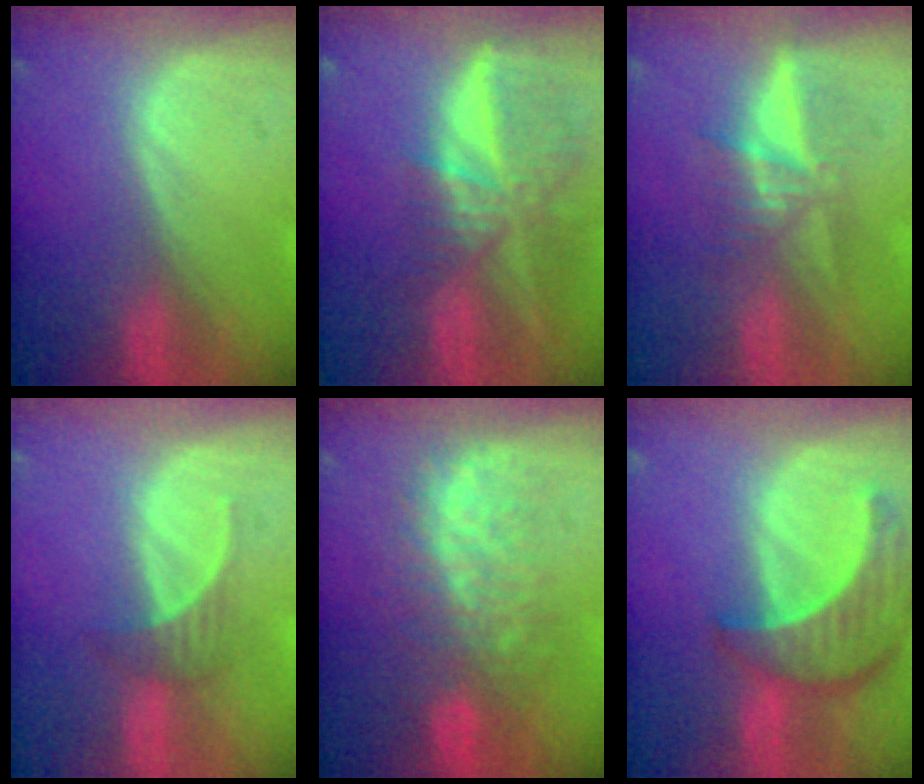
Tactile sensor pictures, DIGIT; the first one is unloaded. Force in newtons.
{"total": 9.2, "press": 8.0, "slide": 4.6}
{"total": 5.2, "press": 5.1, "slide": 1.2}
{"total": 2.8, "press": 2.7, "slide": 0.9}
{"total": 9.5, "press": 8.5, "slide": 4.2}
{"total": 8.4, "press": 7.8, "slide": 3.3}